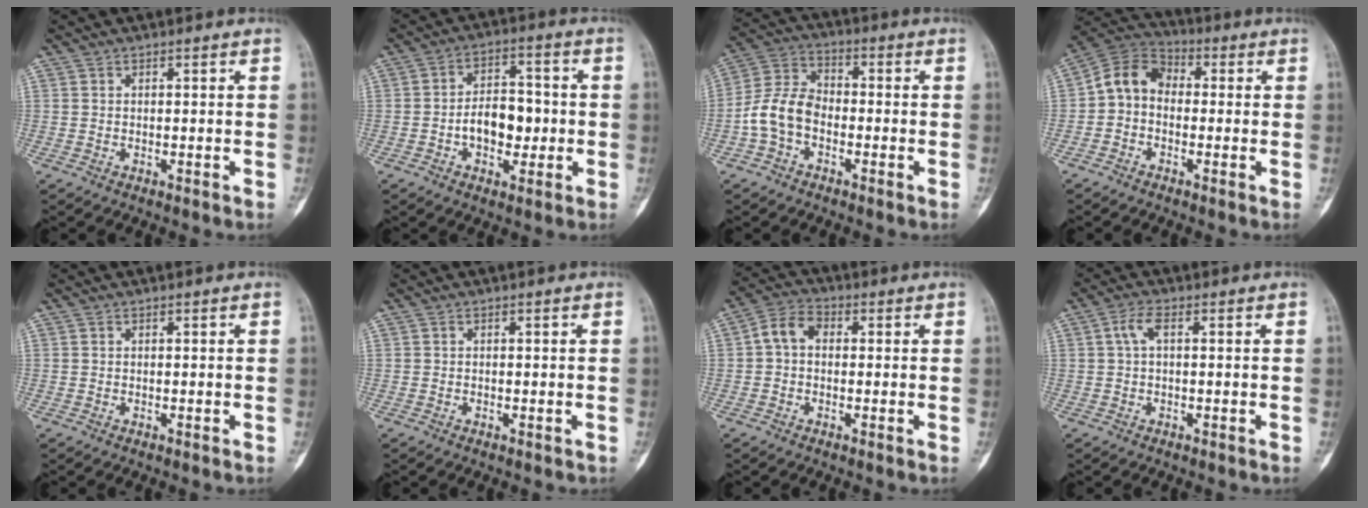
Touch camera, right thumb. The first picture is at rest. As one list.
[{"total": 9.1, "force": [-1.5, 5.8, 6.9], "torque": [-0.082, 0.023, -0.028]}, {"total": 9.0, "force": [-2.7, 6.2, 5.9], "torque": [-0.113, 0.035, -0.065]}, {"total": 8.3, "force": [-0.6, 6.5, 5.0], "torque": [-0.076, 0.032, -0.033]}, {"total": 0.0}, {"total": 0.0}, {"total": 5.5, "force": [0.2, 4.1, 3.7], "torque": [-0.059, 0.018, -0.007]}, {"total": 3.0, "force": [0.5, 1.3, 2.7], "torque": [-0.058, 0.010, 0.009]}]